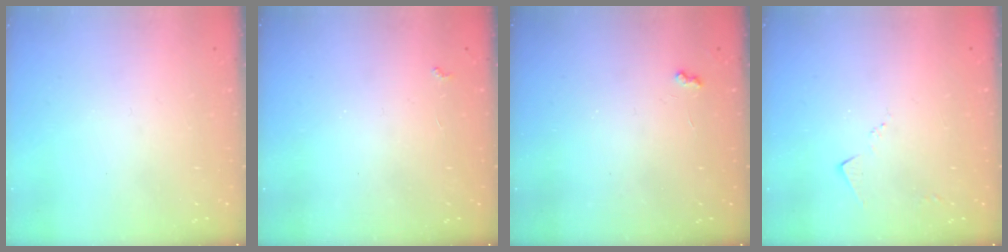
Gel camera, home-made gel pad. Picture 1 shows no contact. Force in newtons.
{"total": 2.9, "press": 2.9, "slide": 0.5}
{"total": 3.1, "press": 3.0, "slide": 0.4}
{"total": 3.8, "press": 3.7, "slide": 0.4}